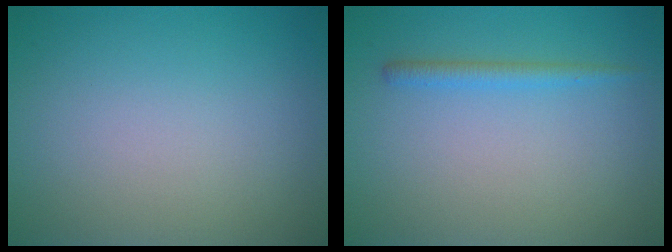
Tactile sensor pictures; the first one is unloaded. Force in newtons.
{"total": 1.4, "press": 1.4, "slide": 0.1}